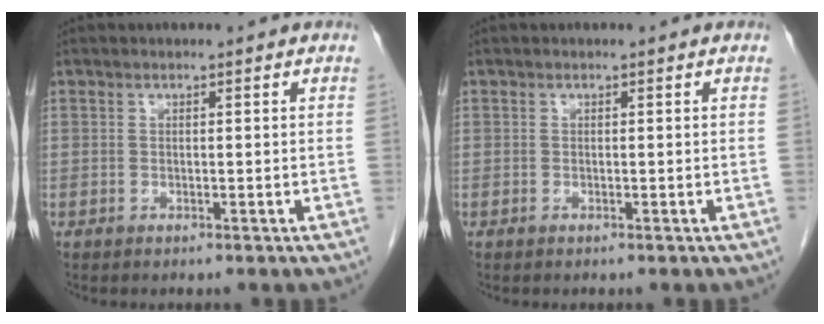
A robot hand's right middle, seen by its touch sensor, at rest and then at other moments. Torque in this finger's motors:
{"motor_torque": [-0.10, 0.12, 0.00, -0.01]}